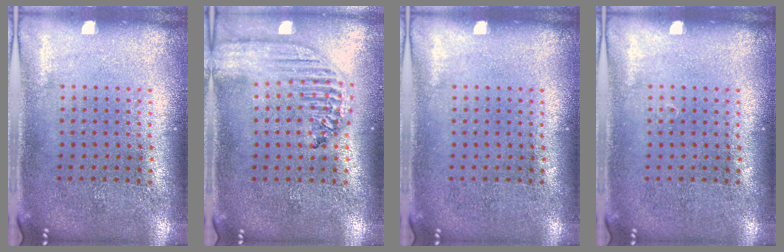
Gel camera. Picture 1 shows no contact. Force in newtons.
{"total": 2.2, "press": 1.9, "slide": 1.1}
{"total": 0.0}
{"total": 0.0}